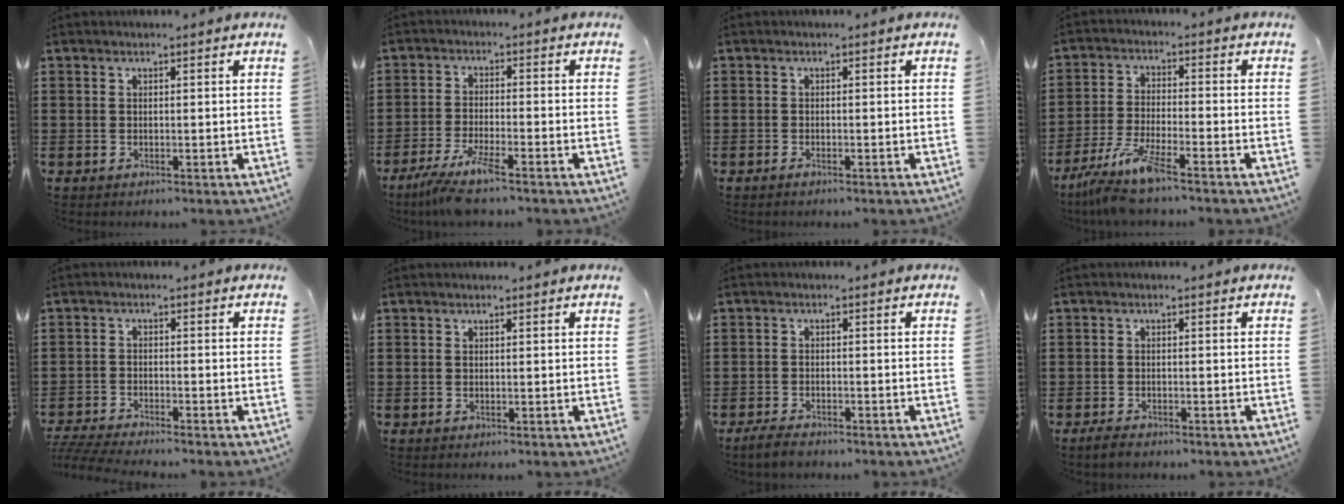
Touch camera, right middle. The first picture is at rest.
{"total": 5.6, "force": [-4.3, -0.1, 3.6], "torque": [-0.086, -0.021, -0.083]}
{"total": 0.6, "force": [-0.4, 0.0, 0.5], "torque": [-0.011, -0.005, -0.006]}
{"total": 8.0, "force": [-6.3, 0.2, 4.9], "torque": [-0.115, -0.022, -0.124]}
{"total": 3.9, "force": [-3.8, 0.0, 0.9], "torque": [-0.029, -0.009, -0.080]}
{"total": 0.0}
{"total": 2.6, "force": [-2.4, 0.8, 0.9], "torque": [-0.025, 0.005, -0.051]}
{"total": 1.6, "force": [-1.4, 0.6, 0.6], "torque": [-0.021, 0.001, -0.031]}